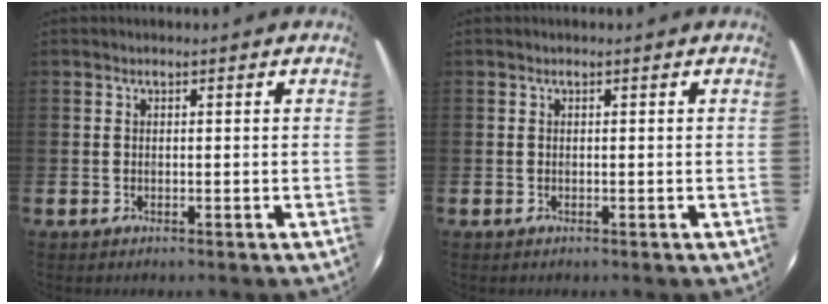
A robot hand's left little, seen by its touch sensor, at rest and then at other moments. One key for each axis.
{"total": 0.0}